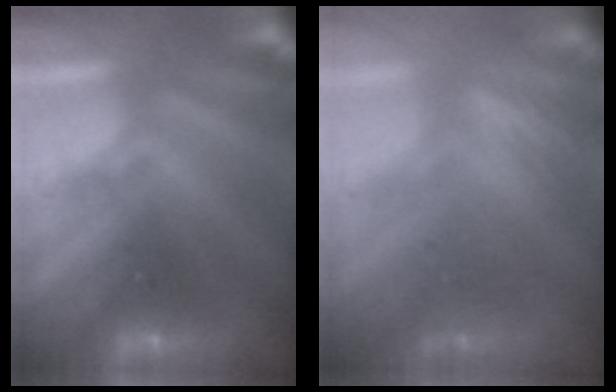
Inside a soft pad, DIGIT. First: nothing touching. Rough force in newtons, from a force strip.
{"total": 2.8}